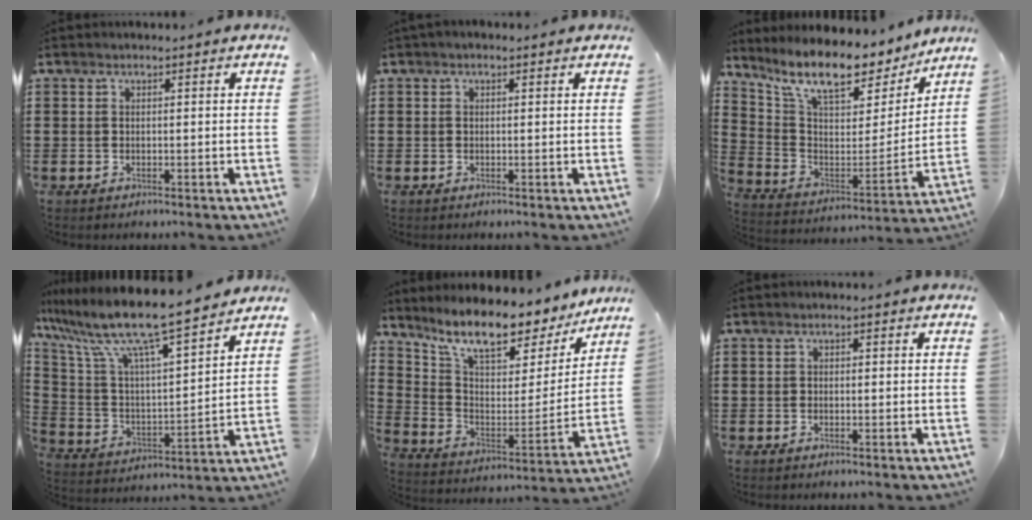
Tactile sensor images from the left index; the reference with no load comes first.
{"total": 0.6, "force": [-0.1, 0.4, 0.4], "torque": [-0.007, 0.003, -0.004]}
{"total": 11.1, "force": [9.1, 3.0, 5.6], "torque": [-0.133, -0.064, 0.153]}
{"total": 11.0, "force": [9.3, 0.2, 5.9], "torque": [-0.154, -0.067, 0.154]}
{"total": 10.6, "force": [8.9, 2.6, 5.2], "torque": [-0.126, -0.063, 0.149]}
{"total": 0.7, "force": [-0.4, 0.5, 0.4], "torque": [-0.010, 0.001, -0.007]}